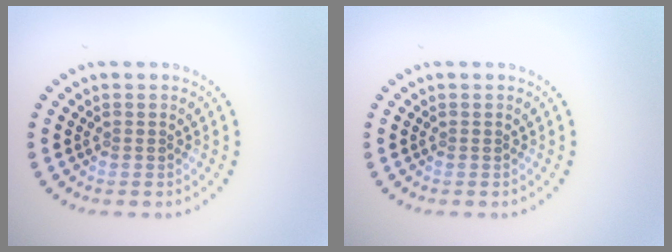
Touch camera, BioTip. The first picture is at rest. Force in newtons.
{"total": 0.0}